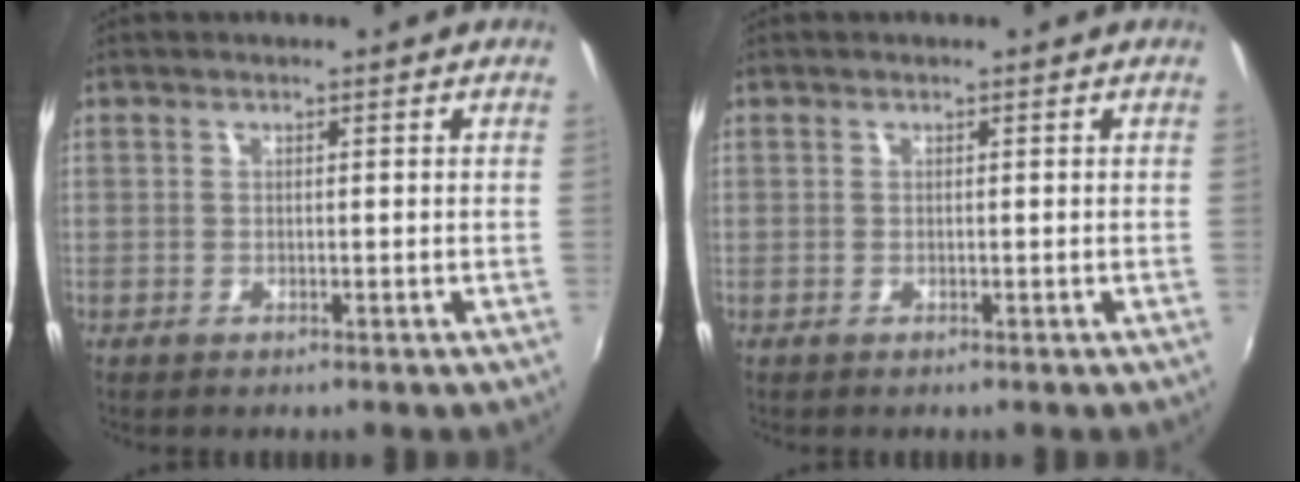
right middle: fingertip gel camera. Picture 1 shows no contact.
{"total": 0.0}